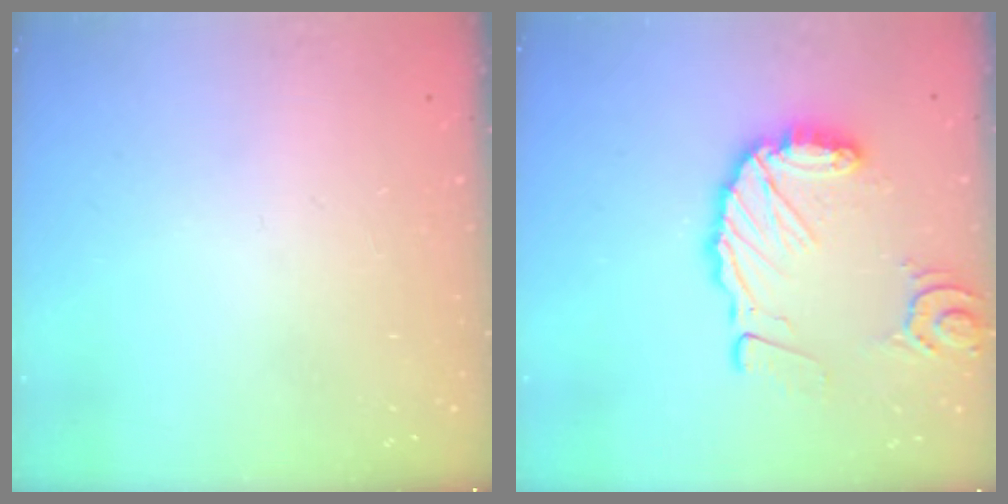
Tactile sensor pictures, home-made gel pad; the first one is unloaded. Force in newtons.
{"total": 13.7, "press": 13.6, "slide": 1.3}